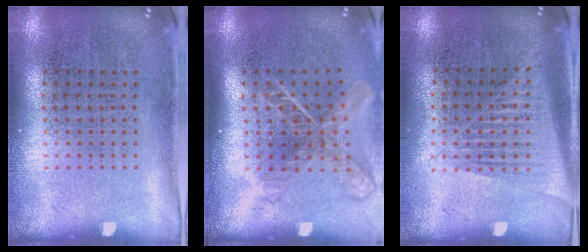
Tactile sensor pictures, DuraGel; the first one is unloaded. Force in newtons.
{"total": 2.0, "press": 1.4, "slide": 1.3}
{"total": 1.4, "press": 1.3, "slide": 0.7}